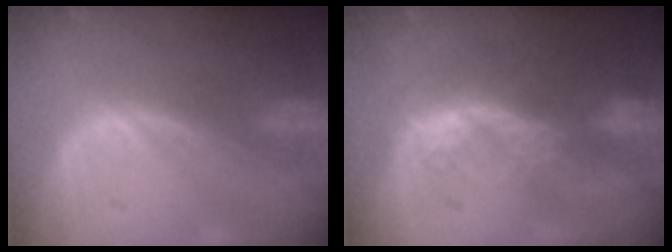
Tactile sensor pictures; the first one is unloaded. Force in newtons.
{"total": 6.5, "press": 5.9, "slide": 2.7}